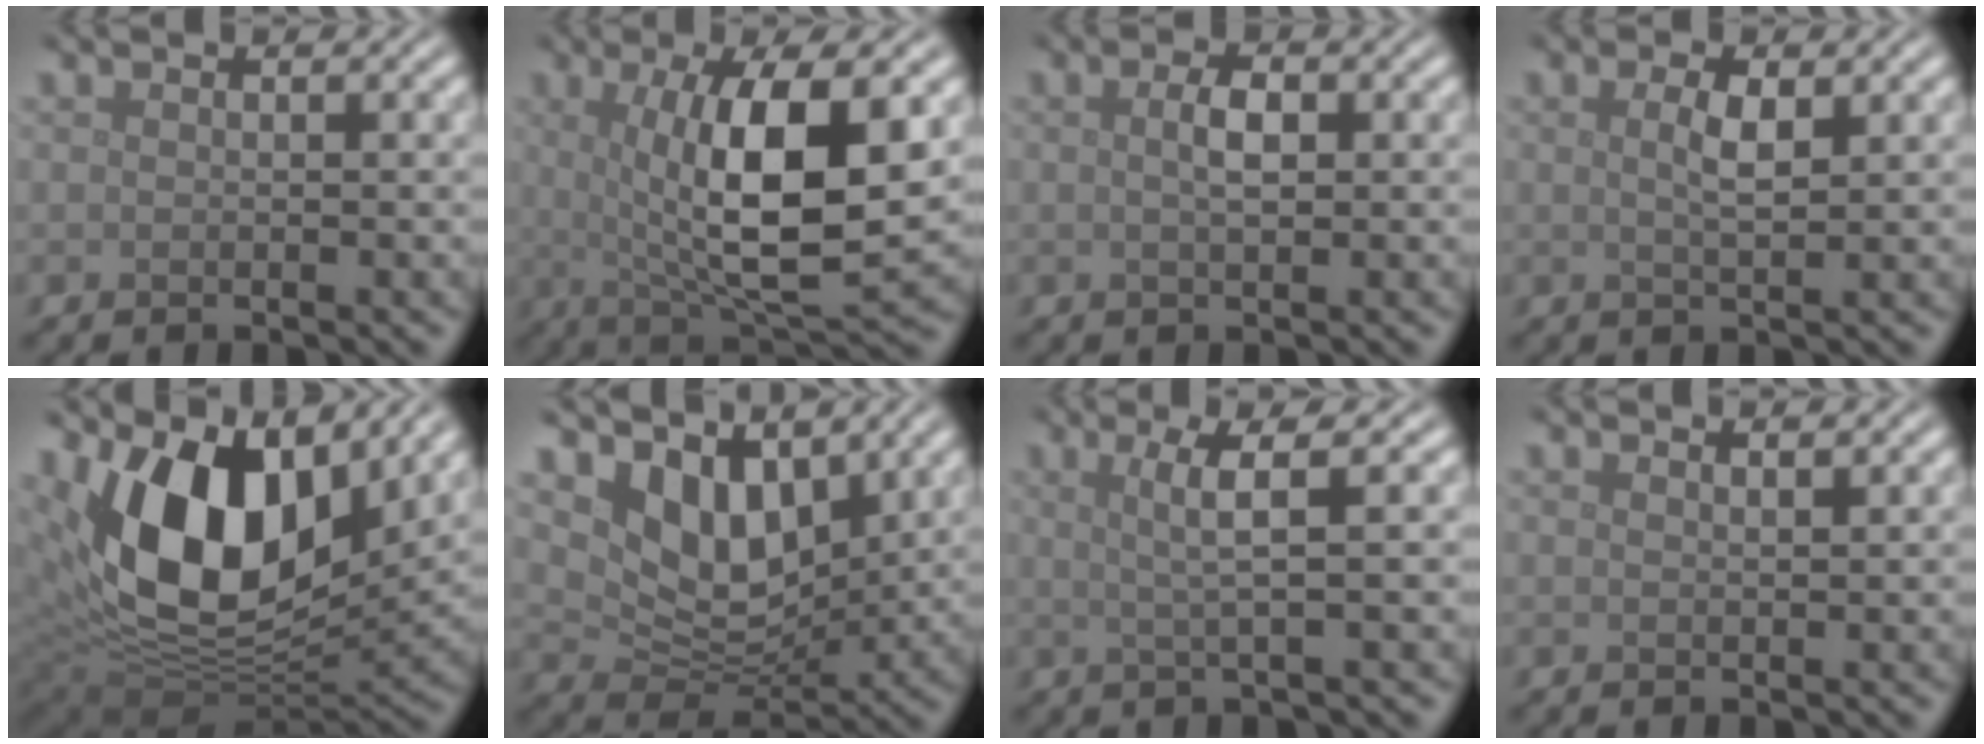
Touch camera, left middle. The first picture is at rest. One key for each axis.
{"total": 9.6, "fx": 1.1, "fy": 2.8, "fz": 9.1, "tx": -0.145, "ty": -0.010, "tz": 0.025}
{"total": 2.0, "fx": 0.3, "fy": 0.8, "fz": 1.8, "tx": -0.036, "ty": 0.003, "tz": 0.003}
{"total": 2.0, "fx": 0.6, "fy": 0.5, "fz": 1.8, "tx": -0.037, "ty": -0.001, "tz": 0.012}
{"total": 14.9, "fx": 5.5, "fy": 8.5, "fz": 10.9, "tx": -0.194, "ty": 0.004, "tz": 0.092}
{"total": 5.9, "fx": 3.6, "fy": 3.4, "fz": 3.3, "tx": -0.070, "ty": -0.018, "tz": 0.058}
{"total": 3.3, "fx": 1.0, "fy": 0.4, "fz": 3.2, "tx": -0.057, "ty": 0.002, "tz": 0.018}
{"total": 0.9, "fx": 0.8, "fy": 0.2, "fz": 0.4, "tx": -0.001, "ty": -0.001, "tz": 0.009}